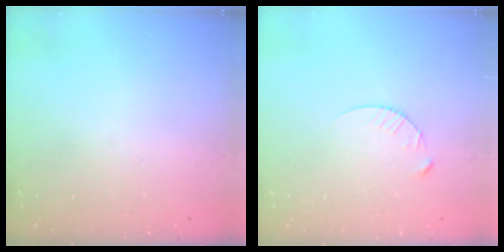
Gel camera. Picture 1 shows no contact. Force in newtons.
{"total": 4.7, "press": 4.7, "slide": 0.6}